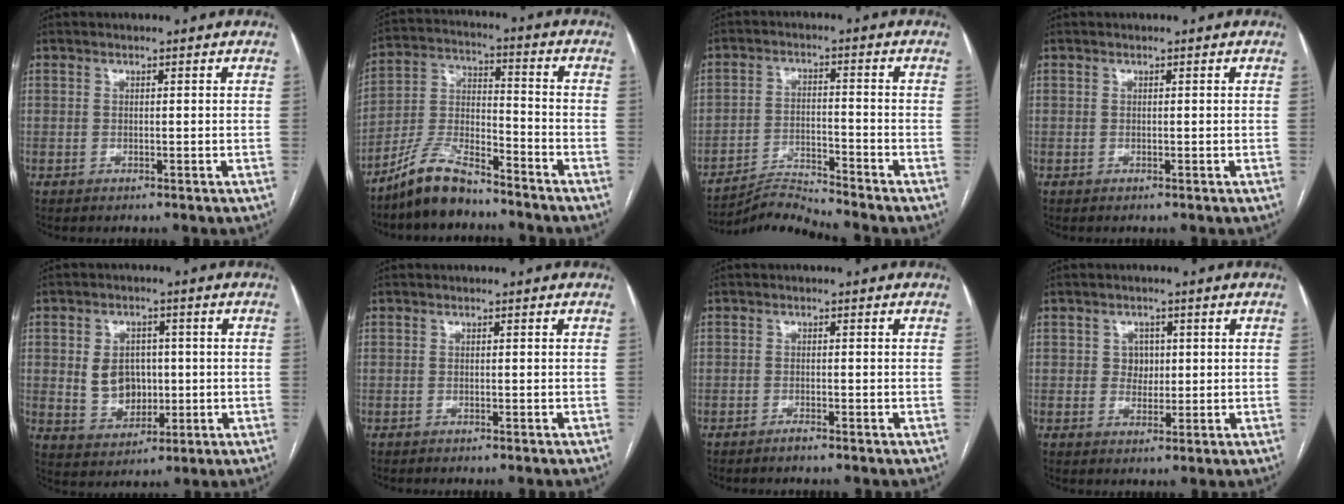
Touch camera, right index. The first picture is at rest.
{"total": 10.0, "force": [-8.6, 2.4, 4.6], "torque": [-0.100, 0.007, -0.166]}
{"total": 6.6, "force": [-6.2, -2.2, -0.5], "torque": [-0.004, -0.006, -0.113]}
{"total": 0.0}
{"total": 7.0, "force": [0.4, 5.6, 4.3], "torque": [-0.078, 0.011, 0.020]}
{"total": 1.5, "force": [-1.4, 0.0, 0.6], "torque": [-0.008, 0.000, -0.017]}
{"total": 1.1, "force": [-1.0, 0.0, 0.5], "torque": [-0.011, 0.000, -0.015]}
{"total": 2.8, "force": [0.5, 2.5, 1.1], "torque": [-0.010, 0.004, 0.007]}